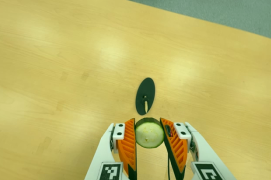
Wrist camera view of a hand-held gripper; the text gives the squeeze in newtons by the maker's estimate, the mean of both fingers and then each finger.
{"total": 9.0, "left": 8.7, "right": 9.4}